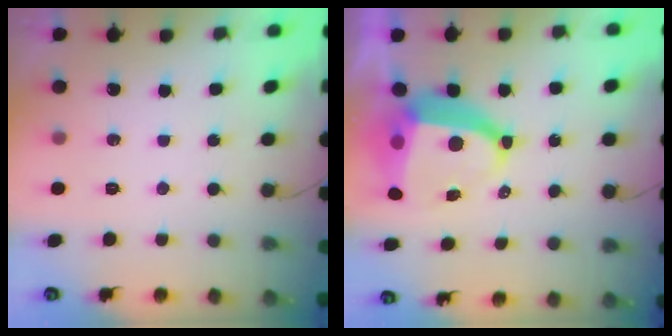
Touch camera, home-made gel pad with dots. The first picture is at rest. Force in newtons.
{"total": 10.2, "press": 10.1, "slide": 1.2}